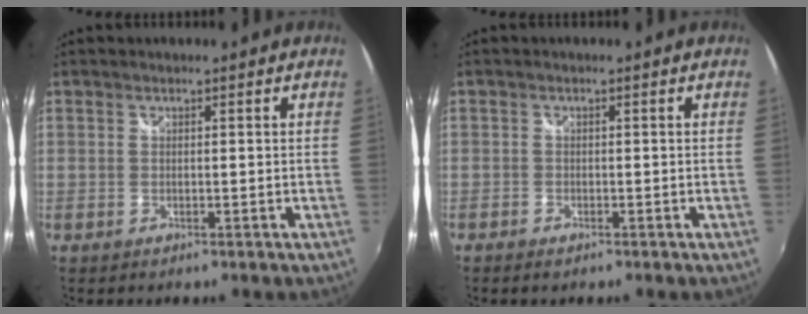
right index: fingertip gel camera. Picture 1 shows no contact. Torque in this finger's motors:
{"motor_torque": [0.13, -0.10, -0.01, 0.00]}